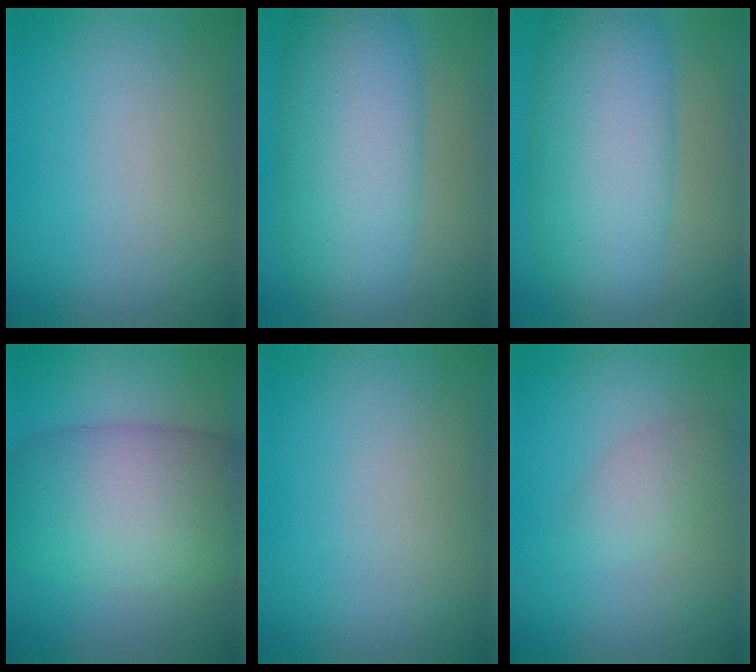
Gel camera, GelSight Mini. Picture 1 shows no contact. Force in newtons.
{"total": 9.9, "press": 9.9, "slide": 0.2}
{"total": 9.9, "press": 9.9, "slide": 0.2}
{"total": 10.1, "press": 10.1, "slide": 0.2}
{"total": 0.0}
{"total": 1.8, "press": 1.8, "slide": 0.1}